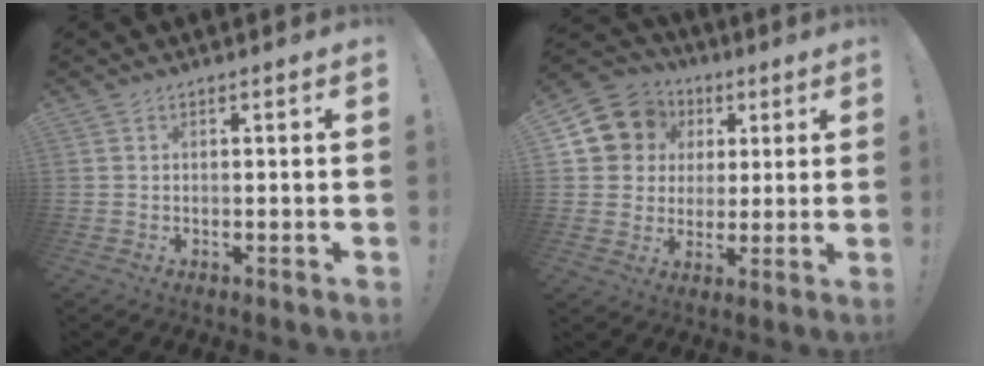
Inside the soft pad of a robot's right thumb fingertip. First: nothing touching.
{"total": 11.4, "force": [3.9, 10.2, 3.0], "torque": [-0.049, -0.014, 0.087]}